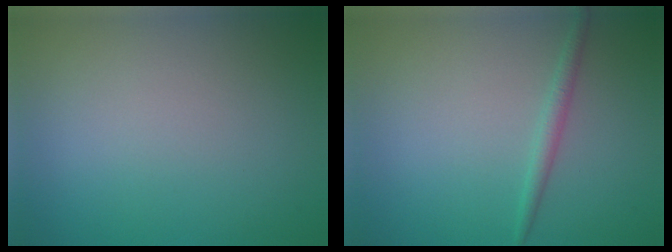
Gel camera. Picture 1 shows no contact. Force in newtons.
{"total": 1.3, "press": 1.3, "slide": 0.1}